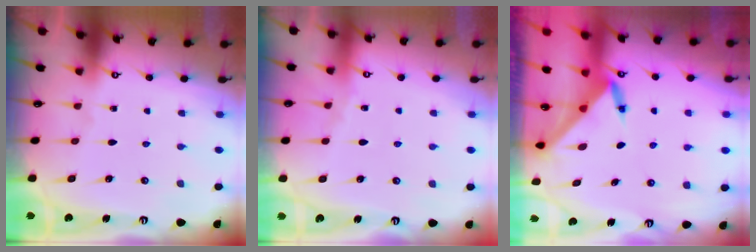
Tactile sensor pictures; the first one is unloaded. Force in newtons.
{"total": 2.2, "press": 2.2, "slide": 0.3}
{"total": 3.6, "press": 3.6, "slide": 0.3}